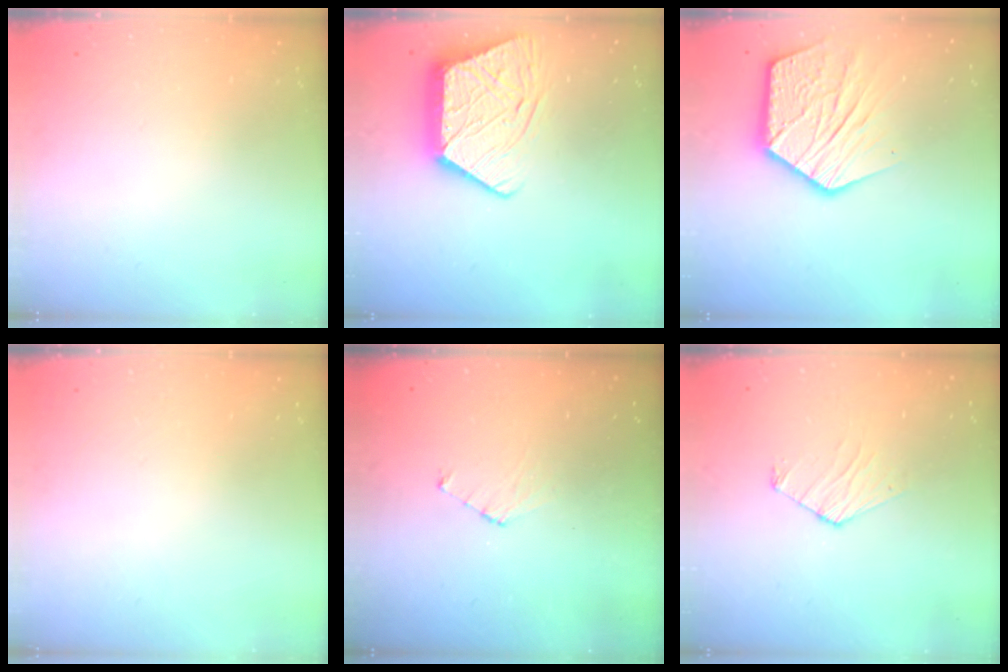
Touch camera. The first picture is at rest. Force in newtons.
{"total": 14.4, "press": 14.3, "slide": 1.2}
{"total": 16.3, "press": 16.2, "slide": 1.5}
{"total": 0.0}
{"total": 4.3, "press": 4.3, "slide": 0.4}
{"total": 5.1, "press": 5.0, "slide": 0.6}